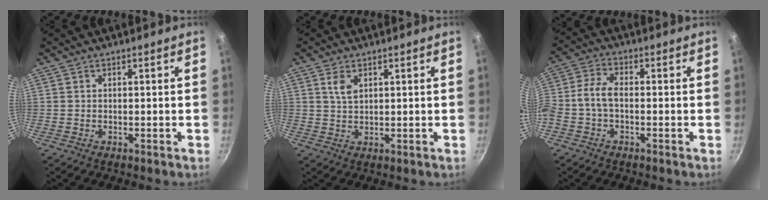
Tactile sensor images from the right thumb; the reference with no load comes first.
{"total": 3.2, "force": [1.4, 1.8, 2.2], "torque": [-0.036, -0.006, 0.028]}
{"total": 5.7, "force": [-1.3, 3.2, 4.6], "torque": [-0.101, 0.028, -0.038]}